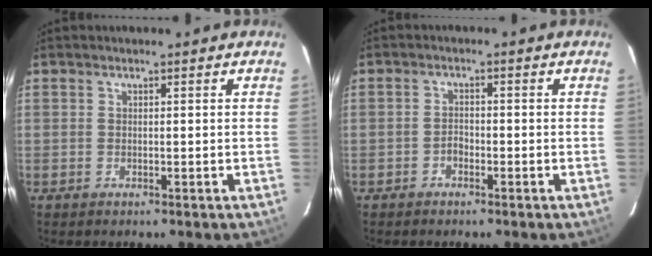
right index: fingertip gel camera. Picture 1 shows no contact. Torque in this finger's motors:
{"motor_torque": [0.67, 0.30, 0.03, -0.04]}